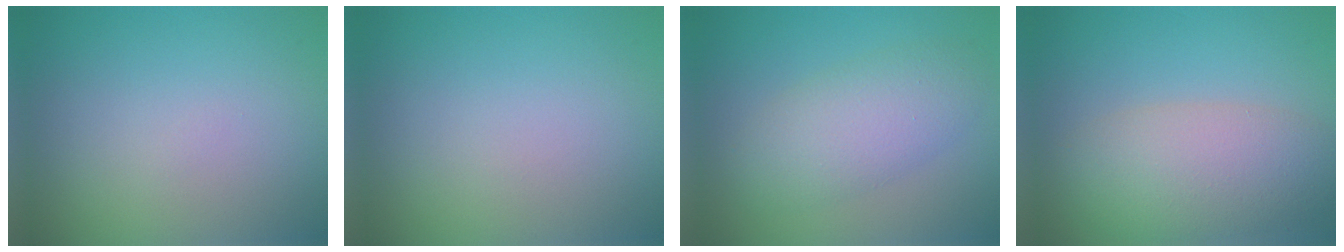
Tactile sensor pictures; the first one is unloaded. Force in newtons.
{"total": 0.0}
{"total": 4.6, "press": 4.6, "slide": 0.2}
{"total": 6.6, "press": 6.6, "slide": 0.4}